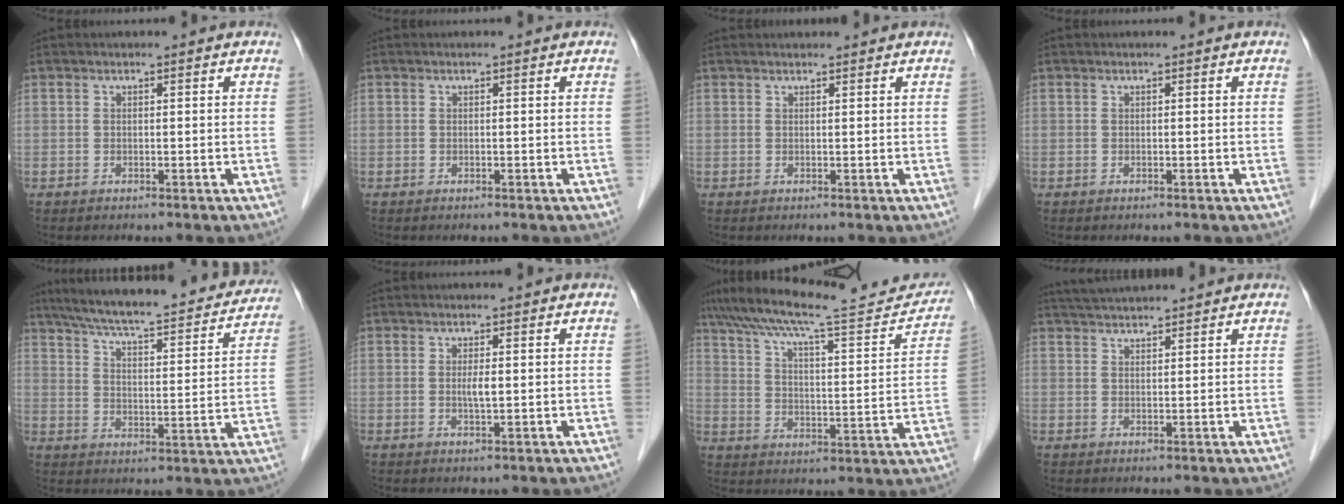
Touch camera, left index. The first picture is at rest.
{"total": 0.0}
{"total": 2.6, "force": [2.5, 0.2, 0.5], "torque": [-0.007, 0.024, 0.035]}
{"total": 0.0}
{"total": 26.8, "force": [23.0, 4.7, 12.8], "torque": [-0.197, -0.013, 0.304]}
{"total": 1.6, "force": [0.1, 0.1, 1.6], "torque": [-0.032, -0.002, 0.003]}
{"total": 22.5, "force": [20.5, 2.0, 9.0], "torque": [-0.148, -0.013, 0.288]}
{"total": 5.9, "force": [5.5, -0.1, 2.0], "torque": [-0.038, 0.035, 0.094]}